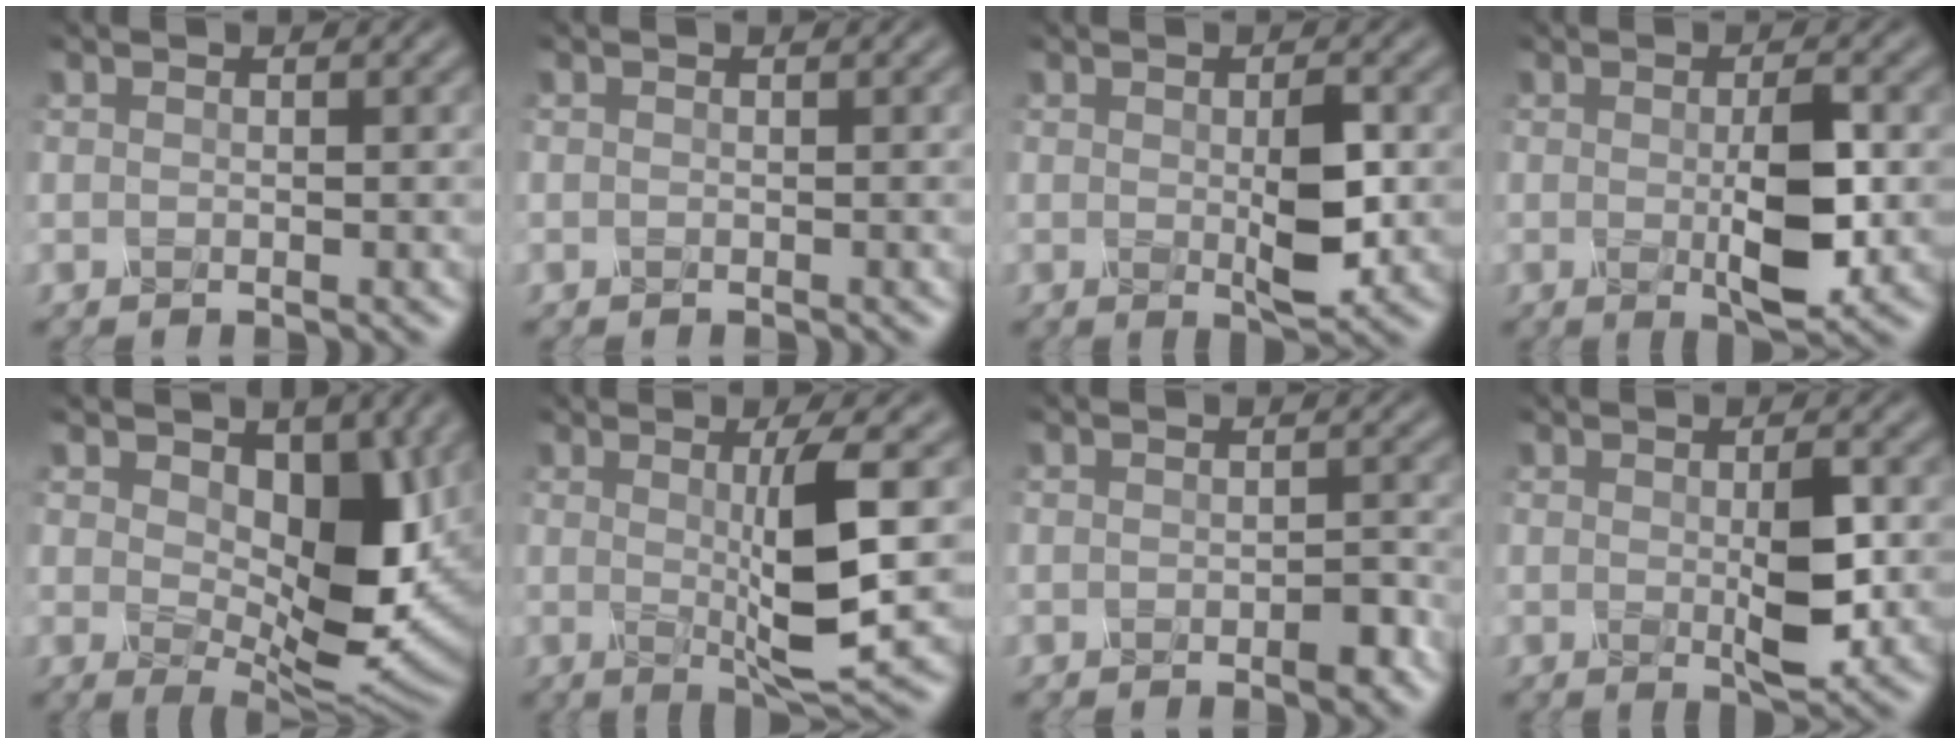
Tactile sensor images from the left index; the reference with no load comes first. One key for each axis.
{"total": 0.0}
{"total": 3.4, "fx": -0.2, "fy": 0.9, "fz": 3.3, "tx": -0.075, "ty": -0.005, "tz": 0.006}
{"total": 4.5, "fx": -0.4, "fy": 1.0, "fz": 4.4, "tx": -0.096, "ty": -0.007, "tz": 0.001}
{"total": 8.4, "fx": 1.3, "fy": 4.6, "fz": 6.9, "tx": -0.121, "ty": -0.012, "tz": 0.033}
{"total": 5.6, "fx": 0.3, "fy": 0.4, "fz": 5.6, "tx": -0.111, "ty": -0.009, "tz": 0.017}
{"total": 2.1, "fx": -1.3, "fy": 0.4, "fz": 1.6, "tx": -0.039, "ty": -0.001, "tz": -0.014}
{"total": 3.4, "fx": -0.1, "fy": 0.7, "fz": 3.3, "tx": -0.076, "ty": -0.005, "tz": 0.007}